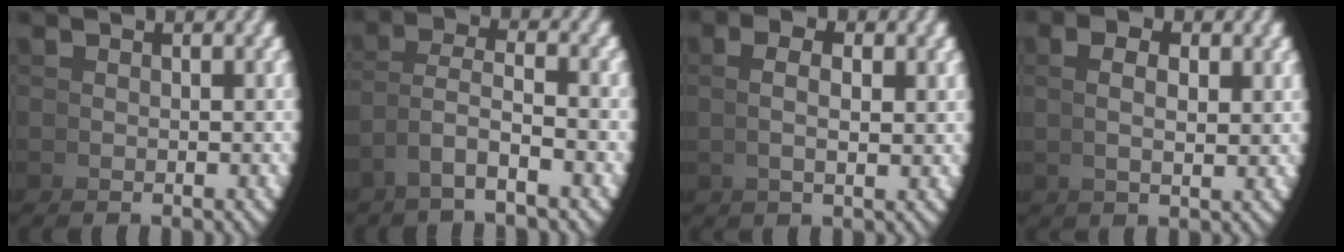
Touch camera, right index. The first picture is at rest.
{"total": 3.4, "force": [0.0, 1.7, 2.9], "torque": [-0.063, -0.008, 0.004]}
{"total": 2.1, "force": [1.1, -0.4, 1.8], "torque": [-0.032, 0.005, 0.024]}
{"total": 2.0, "force": [1.2, -0.4, 1.5], "torque": [-0.022, 0.002, 0.028]}